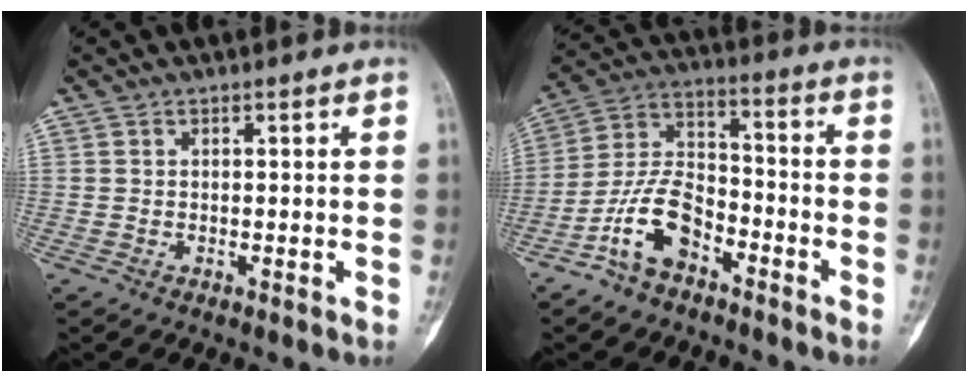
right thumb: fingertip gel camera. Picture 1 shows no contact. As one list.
[{"total": 11.5, "force": [-6.4, 6.3, 7.2], "torque": [-0.137, 0.057, -0.130]}]